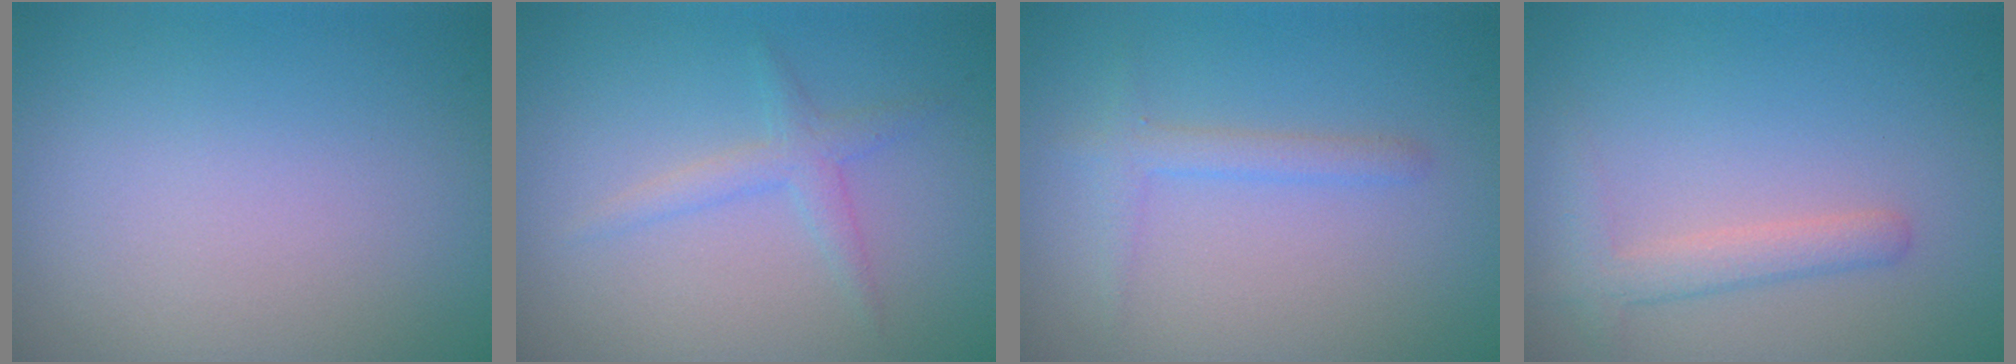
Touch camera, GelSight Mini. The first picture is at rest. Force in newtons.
{"total": 1.8, "press": 1.8, "slide": 0.0}
{"total": 1.7, "press": 1.7, "slide": 0.1}
{"total": 2.2, "press": 2.2, "slide": 0.2}